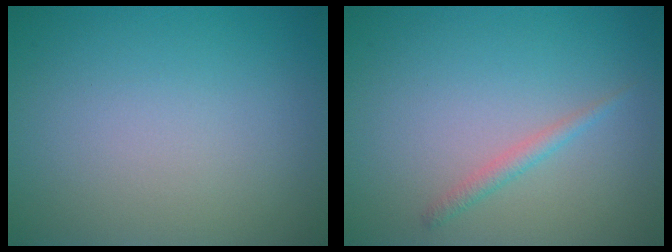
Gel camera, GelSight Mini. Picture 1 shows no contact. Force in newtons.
{"total": 1.2, "press": 1.2, "slide": 0.0}